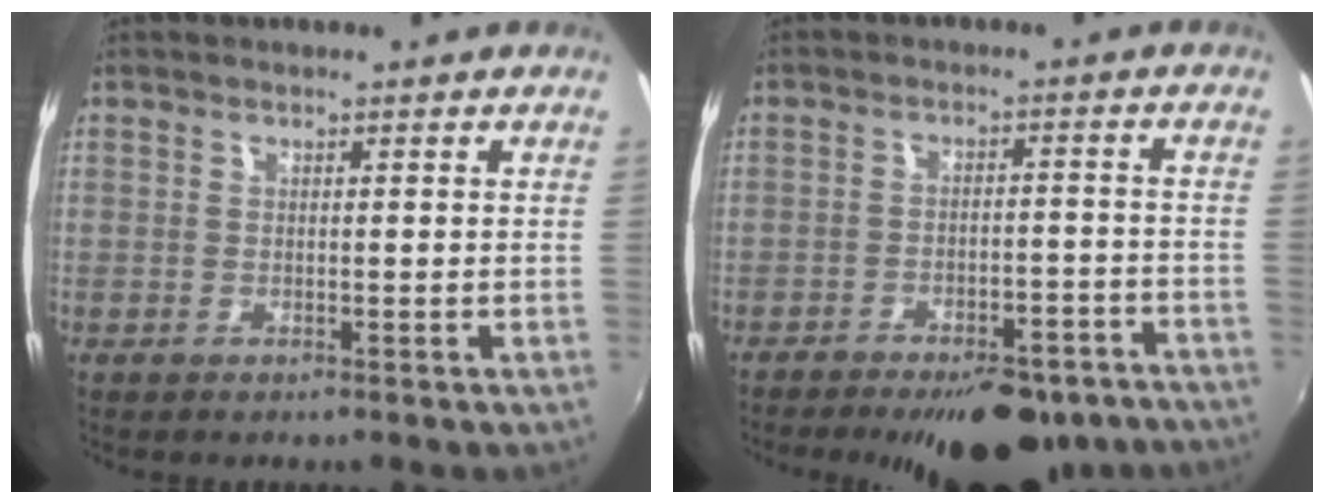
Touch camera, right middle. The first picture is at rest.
{"total": 17.0, "force": [-13.3, 6.3, 8.4], "torque": [-0.143, -0.003, -0.152]}